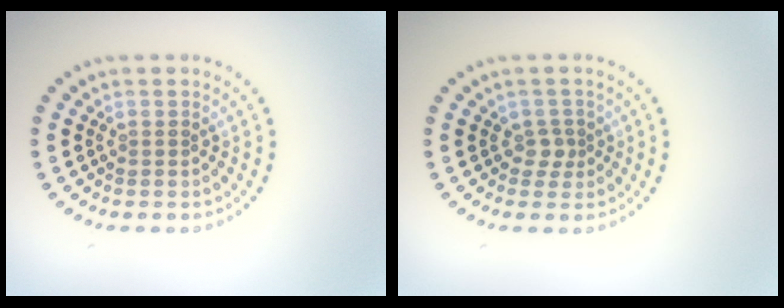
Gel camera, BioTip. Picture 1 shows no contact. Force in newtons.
{"total": 1.4, "press": 1.1, "slide": 0.8}